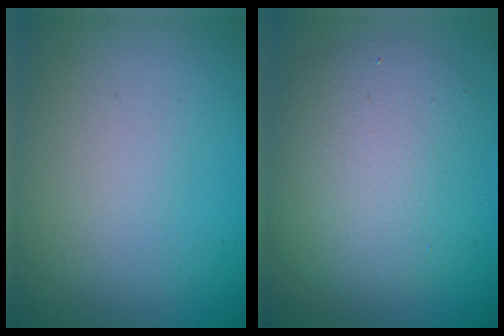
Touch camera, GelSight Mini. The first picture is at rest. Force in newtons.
{"total": 6.4, "press": 6.4, "slide": 0.3}